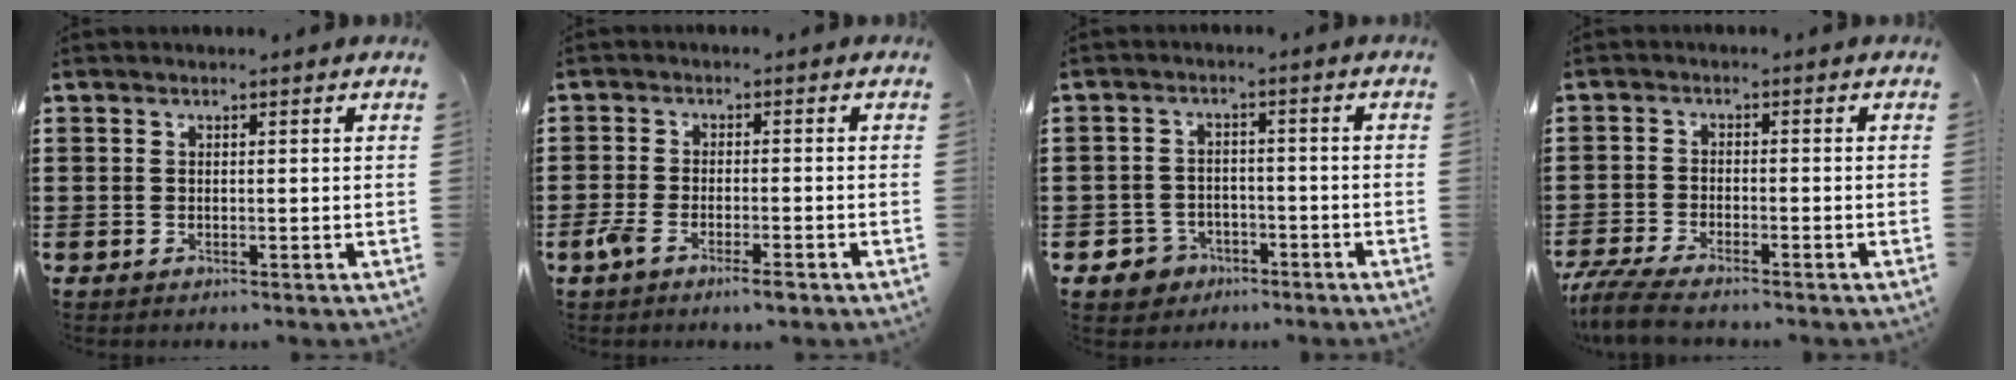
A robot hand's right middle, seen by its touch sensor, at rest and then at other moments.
{"total": 3.7, "force": [-2.3, 1.0, 2.8], "torque": [-0.065, -0.002, -0.046]}
{"total": 3.5, "force": [-2.6, 2.2, 0.5], "torque": [-0.031, 0.001, -0.059]}
{"total": 4.5, "force": [-4.1, 0.2, 1.7], "torque": [-0.056, -0.015, -0.088]}